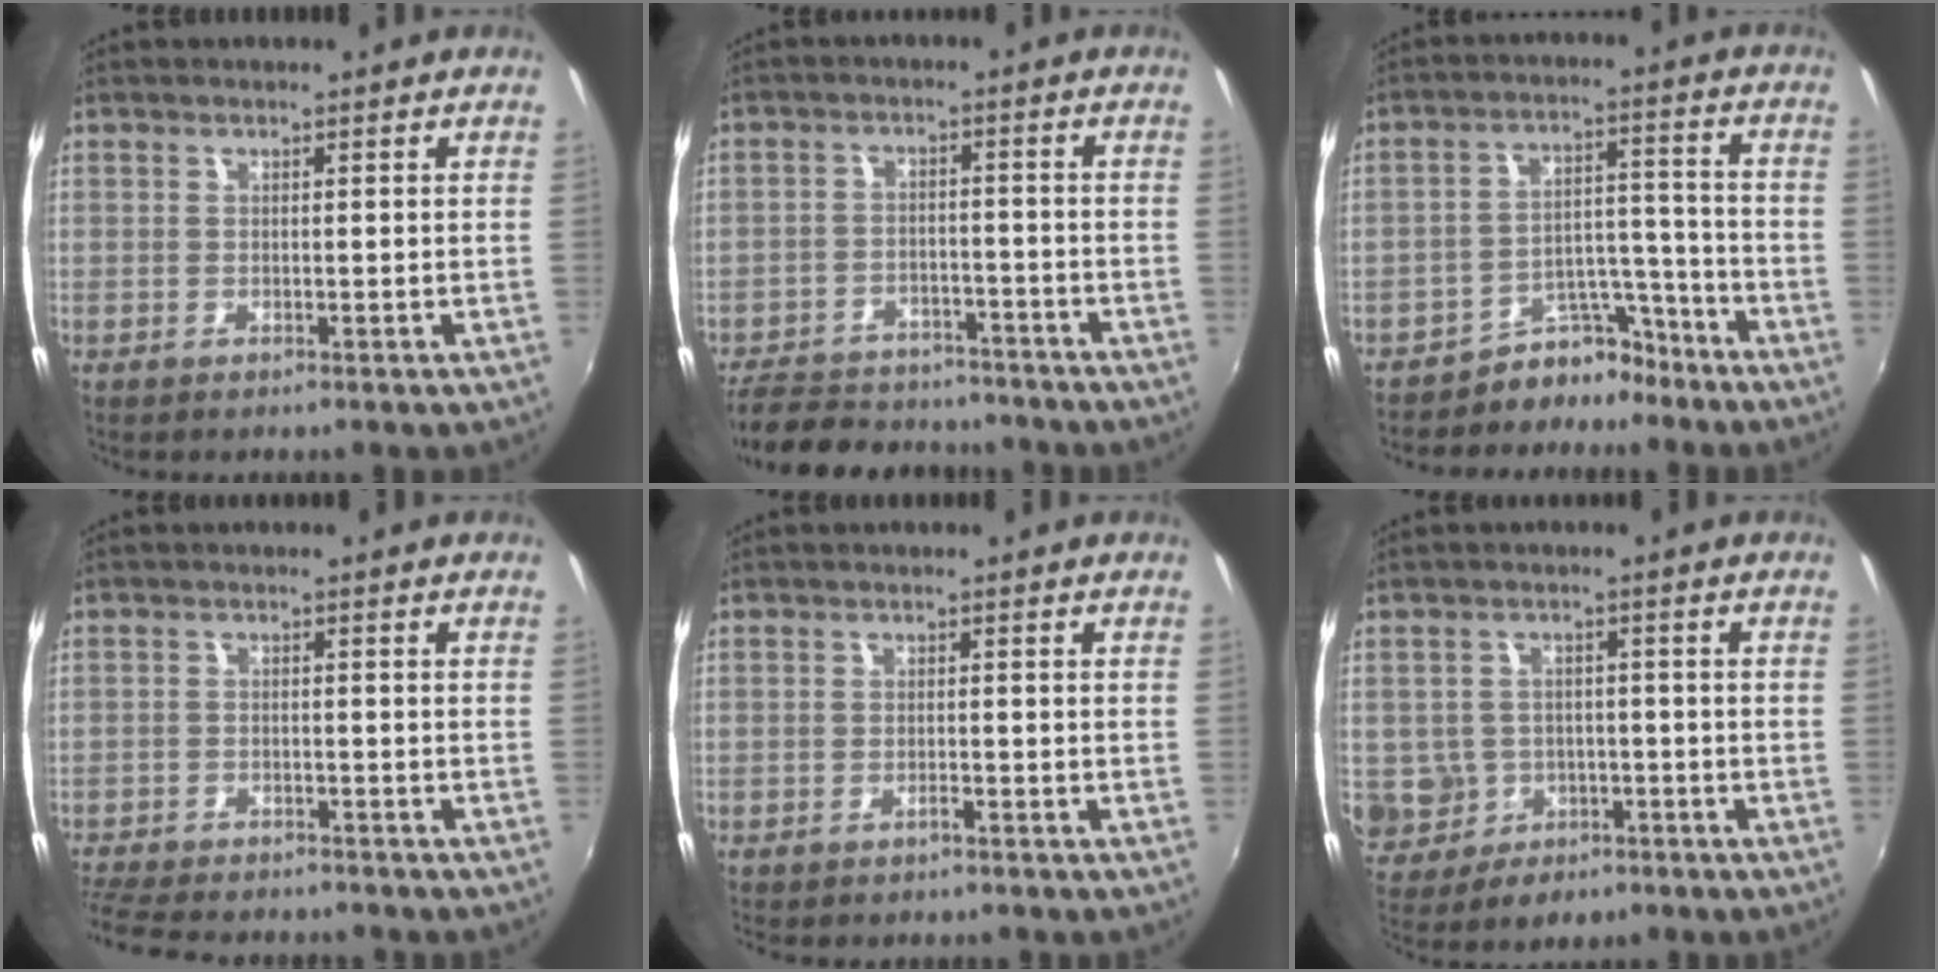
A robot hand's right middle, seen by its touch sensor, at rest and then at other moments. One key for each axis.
{"total": 15.3, "fx": -12.7, "fy": 6.7, "fz": 5.1, "tx": -0.132, "ty": 0.022, "tz": -0.175}
{"total": 7.7, "fx": -6.7, "fy": 3.7, "fz": 1.1, "tx": -0.005, "ty": 0.044, "tz": -0.099}
{"total": 12.0, "fx": -10.7, "fy": 3.1, "fz": 4.5, "tx": -0.119, "ty": -0.015, "tz": -0.171}
{"total": 1.4, "fx": -1.3, "fy": 0.3, "fz": 0.5, "tx": -0.014, "ty": 0.002, "tz": -0.020}
{"total": 9.1, "fx": -2.5, "fy": 8.4, "fz": 2.7, "tx": -0.094, "ty": 0.011, "tz": -0.018}